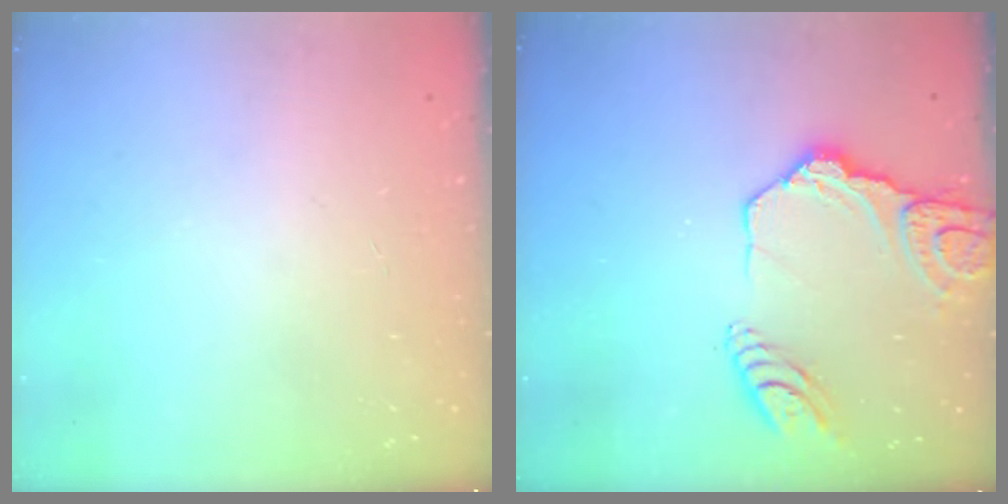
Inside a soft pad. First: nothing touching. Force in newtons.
{"total": 16.8, "press": 16.8, "slide": 1.3}